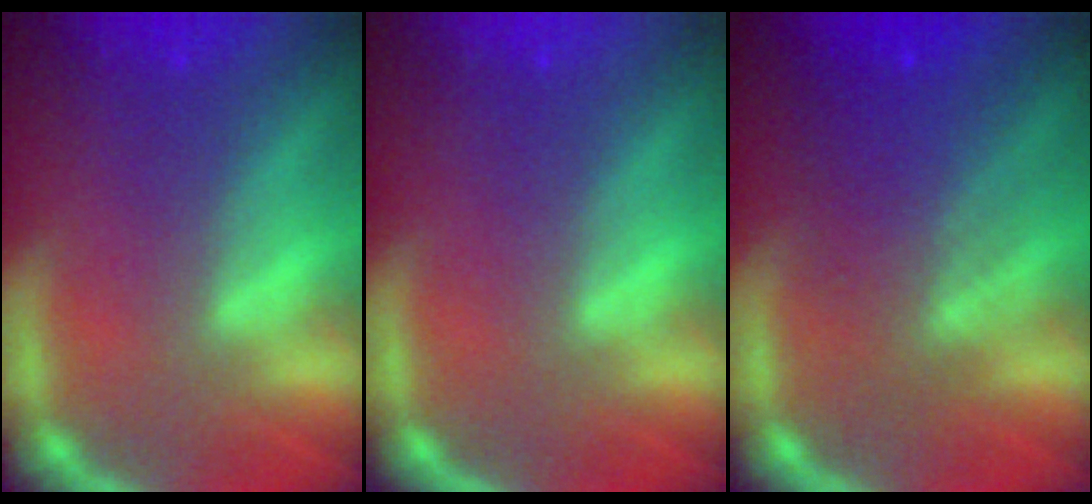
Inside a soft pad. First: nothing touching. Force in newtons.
{"total": 0.0}
{"total": 5.6}